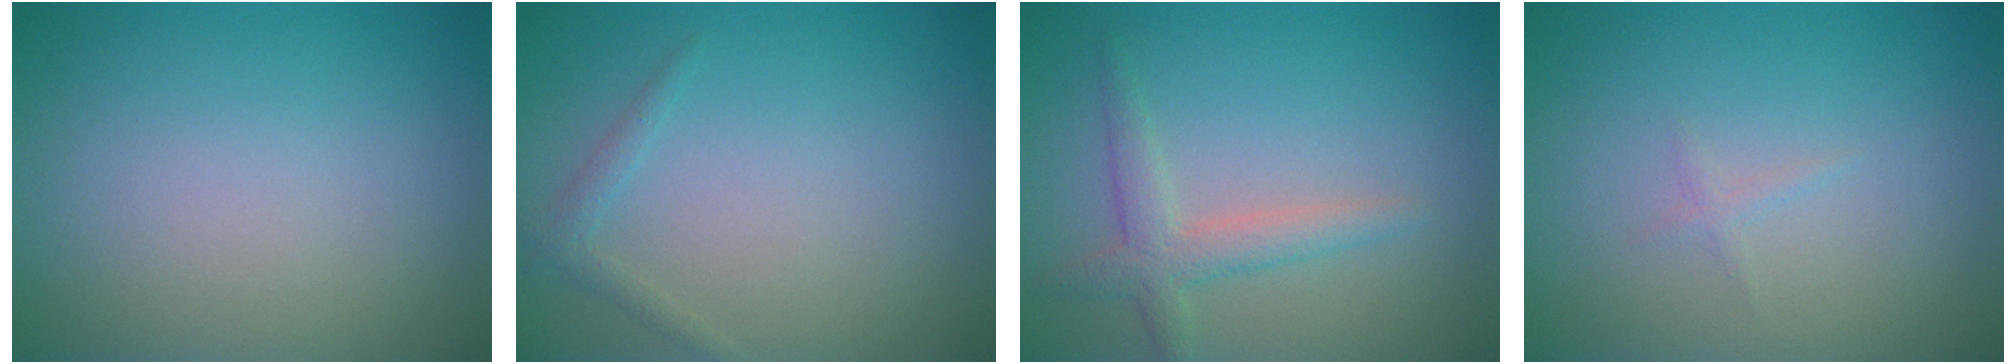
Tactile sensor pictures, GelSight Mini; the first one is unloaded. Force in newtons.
{"total": 1.1, "press": 1.1, "slide": 0.1}
{"total": 2.7, "press": 2.7, "slide": 0.1}
{"total": 0.5, "press": 0.5, "slide": 0.0}